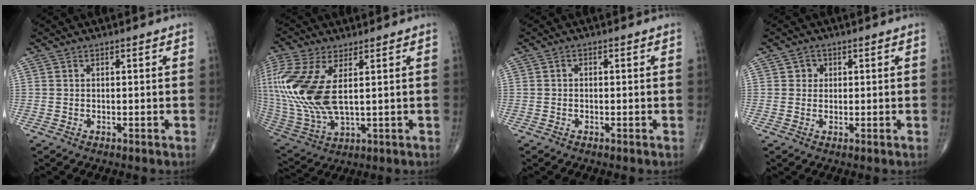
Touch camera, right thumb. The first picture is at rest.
{"total": 18.0, "force": [3.2, 8.2, 15.7], "torque": [-0.382, -0.016, 0.070]}
{"total": 0.8, "force": [-0.1, 0.6, 0.5], "torque": [-0.006, 0.002, -0.005]}
{"total": 1.9, "force": [0.5, 1.8, 0.5], "torque": [0.005, 0.001, 0.002]}